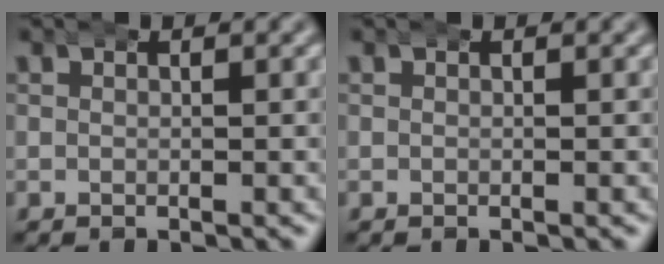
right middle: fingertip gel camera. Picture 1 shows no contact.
{"total": 0.0}